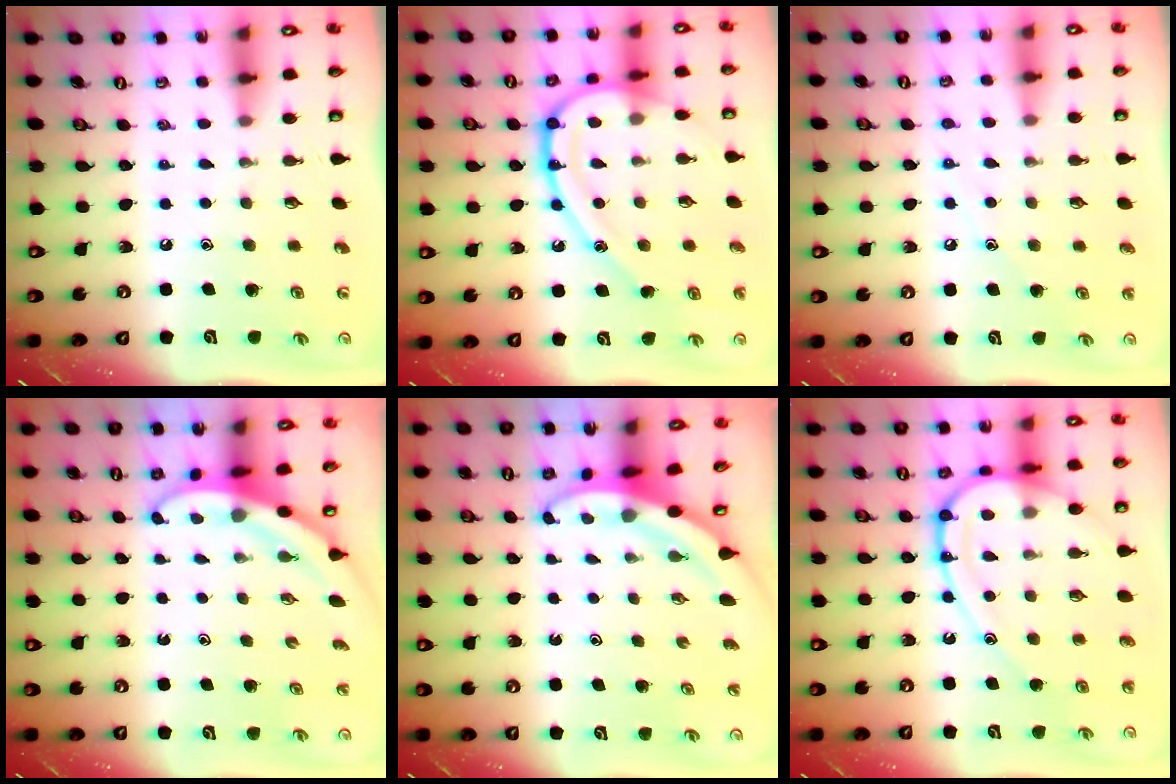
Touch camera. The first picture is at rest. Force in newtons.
{"total": 17.7, "press": 17.7, "slide": 0.6}
{"total": 5.8, "press": 5.7, "slide": 0.7}
{"total": 2.9, "press": 2.9, "slide": 0.1}
{"total": 3.7, "press": 3.7, "slide": 0.1}
{"total": 16.2, "press": 16.2, "slide": 1.4}